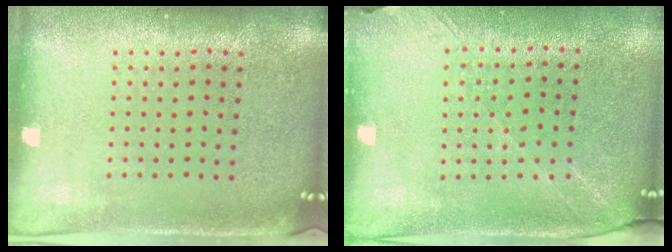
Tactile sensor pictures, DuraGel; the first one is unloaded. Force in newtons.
{"total": 1.3, "press": 1.2, "slide": 0.5}